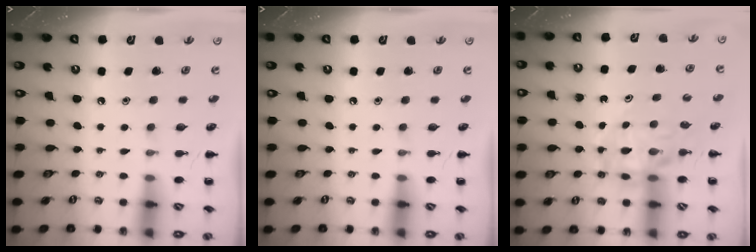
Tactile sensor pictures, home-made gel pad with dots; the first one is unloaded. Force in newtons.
{"total": 0.0}
{"total": 10.5, "press": 10.0, "slide": 3.1}